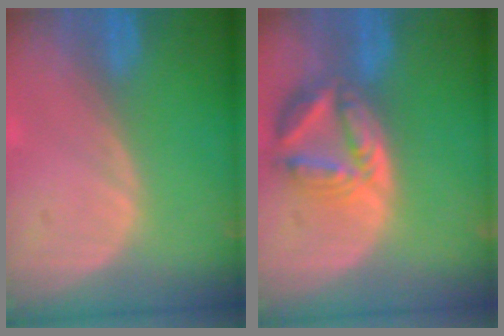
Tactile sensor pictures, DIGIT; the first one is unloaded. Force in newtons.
{"total": 8.0, "press": 7.1, "slide": 3.8}